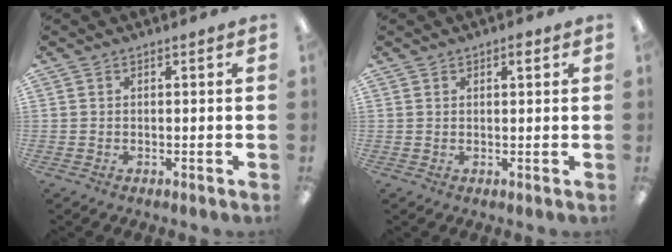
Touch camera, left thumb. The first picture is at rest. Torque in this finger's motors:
{"motor_torque": [-0.17, 0.04, -0.05, -0.12, -0.01]}